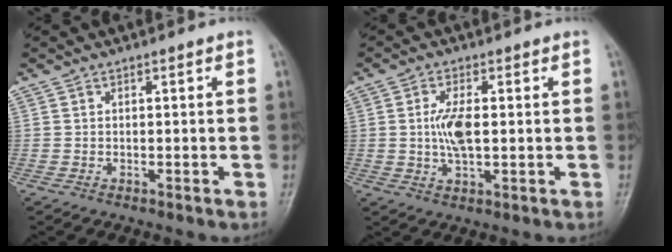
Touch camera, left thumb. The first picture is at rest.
{"total": 6.0, "force": [0.4, 2.7, 5.4], "torque": [-0.108, -0.002, 0.005]}